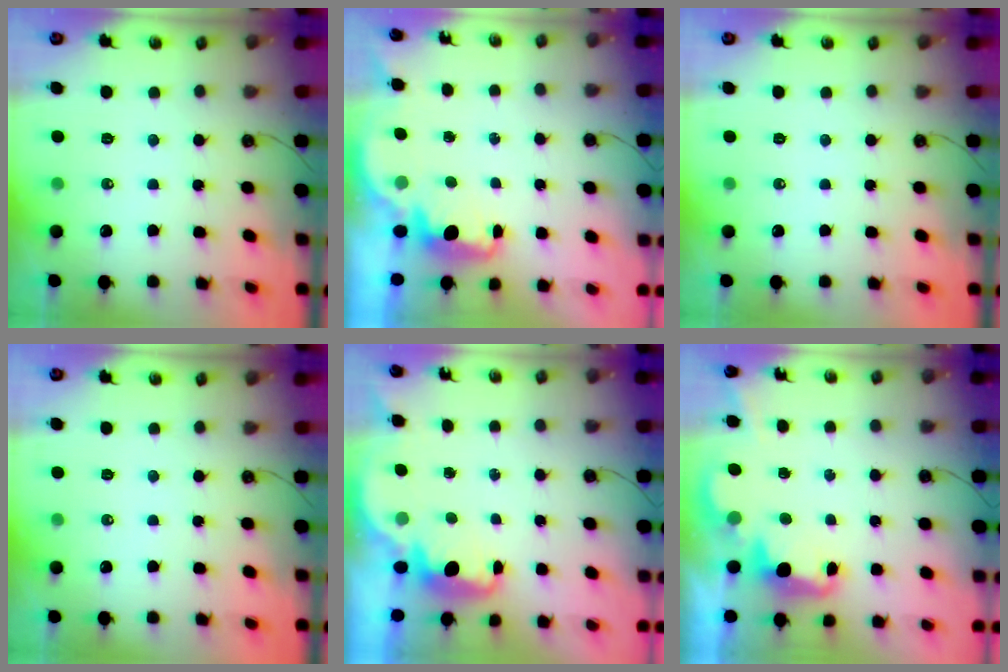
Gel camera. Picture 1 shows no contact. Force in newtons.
{"total": 1.7, "press": 1.5, "slide": 0.7}
{"total": 0.0}
{"total": 0.0}
{"total": 2.3, "press": 2.2, "slide": 0.6}
{"total": 2.2, "press": 2.2, "slide": 0.5}